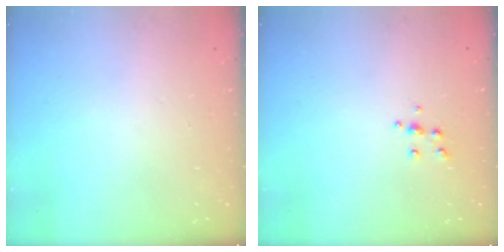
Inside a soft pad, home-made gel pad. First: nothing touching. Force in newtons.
{"total": 4.8, "press": 4.7, "slide": 0.6}